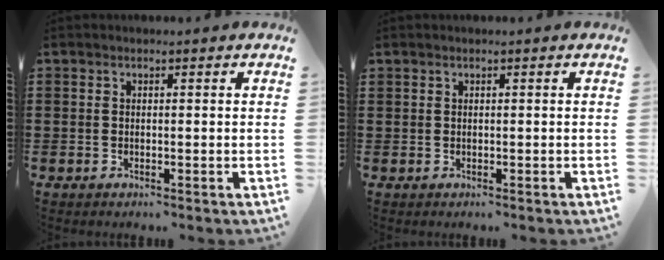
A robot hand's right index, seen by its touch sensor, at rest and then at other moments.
{"total": 0.0}